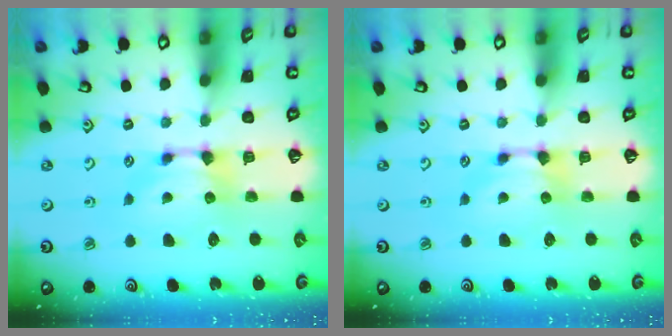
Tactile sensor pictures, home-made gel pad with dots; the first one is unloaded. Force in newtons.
{"total": 0.0}